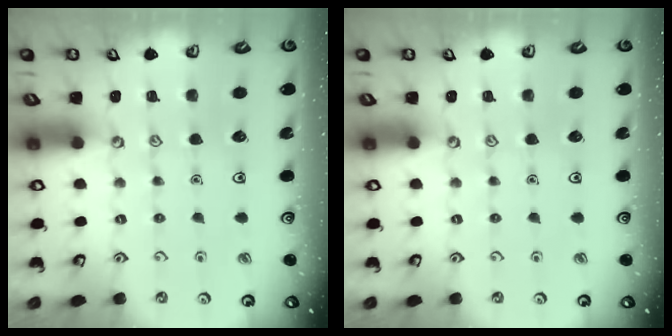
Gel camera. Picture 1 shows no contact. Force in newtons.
{"total": 0.0}